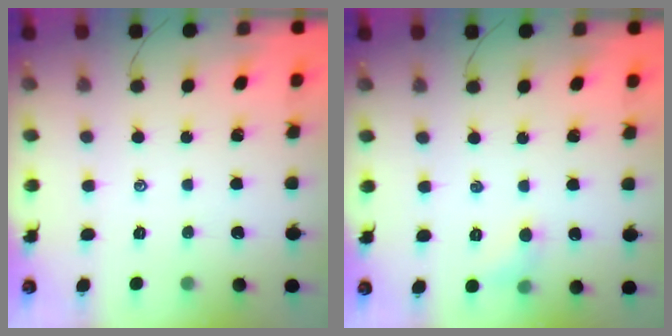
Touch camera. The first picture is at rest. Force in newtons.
{"total": 4.9, "press": 4.6, "slide": 1.6}